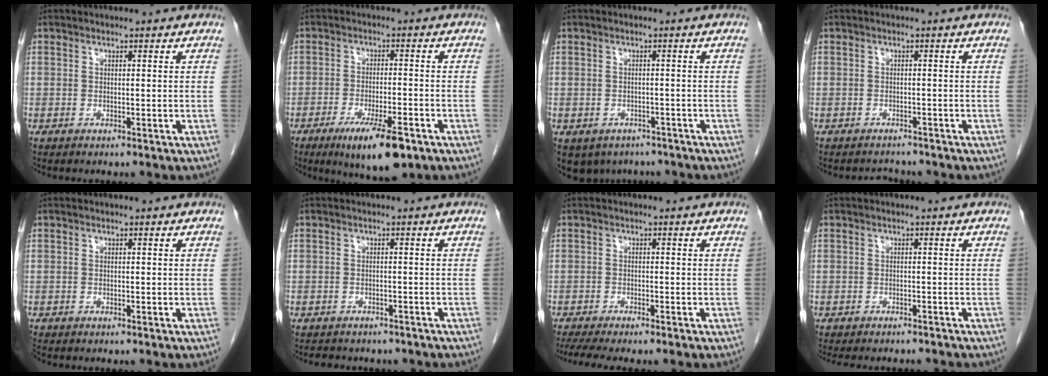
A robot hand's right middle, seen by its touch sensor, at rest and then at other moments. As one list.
[{"total": 9.6, "force": [-5.7, 1.9, 7.5], "torque": [-0.128, -0.019, -0.085]}, {"total": 6.6, "force": [-4.9, 4.2, 1.3], "torque": [-0.020, 0.000, -0.060]}, {"total": 1.8, "force": [-1.7, 0.5, -0.4], "torque": [0.000, -0.007, -0.024]}, {"total": 0.5, "force": [-0.5, 0.1, 0.0], "torque": [-0.007, -0.001, -0.013]}, {"total": 7.2, "force": [-6.2, 2.8, 2.3], "torque": [-0.040, 0.003, -0.069]}, {"total": 6.8, "force": [-5.6, 0.2, 3.9], "torque": [-0.059, -0.013, -0.089]}, {"total": 8.9, "force": [-8.3, 1.7, 2.9], "torque": [-0.042, -0.007, -0.102]}]